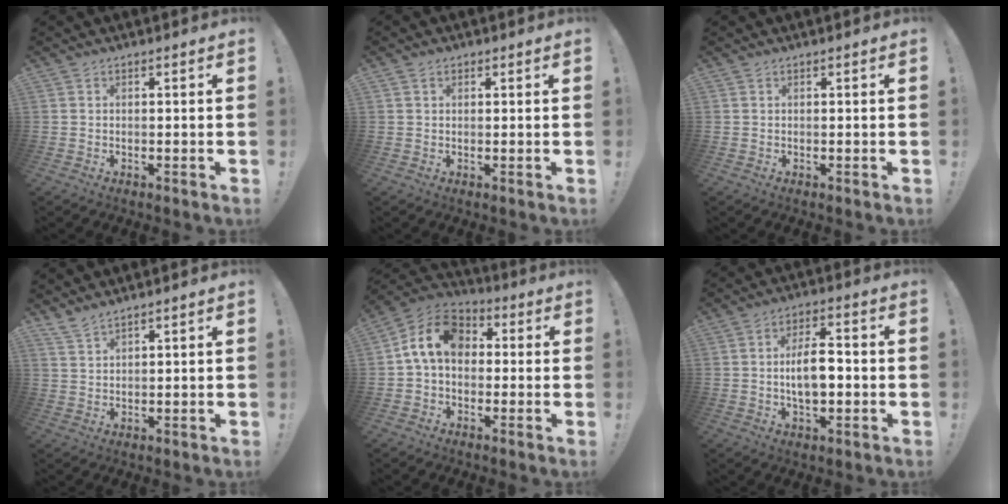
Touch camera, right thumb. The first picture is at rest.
{"total": 1.2, "force": [0.5, 1.0, 0.3], "torque": [-0.003, 0.000, 0.009]}
{"total": 0.0}
{"total": 3.6, "force": [3.1, 0.5, 1.7], "torque": [-0.046, -0.012, 0.060]}
{"total": 12.6, "force": [2.2, 8.9, 8.6], "torque": [-0.153, 0.021, 0.049]}
{"total": 8.9, "force": [-1.1, 4.1, 7.8], "torque": [-0.138, 0.002, -0.026]}